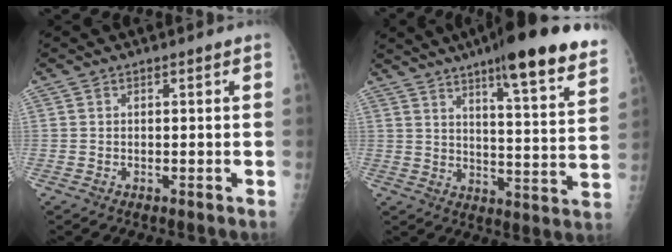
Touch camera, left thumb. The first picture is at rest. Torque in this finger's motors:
{"motor_torque": [2.19, 0.74, 1.03, -1.64, 0.24]}